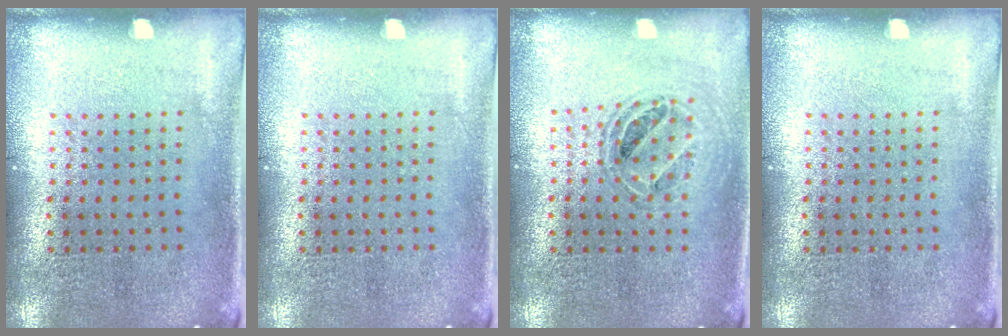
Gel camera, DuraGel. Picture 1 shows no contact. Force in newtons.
{"total": 0.0}
{"total": 0.8, "press": 0.8, "slide": 0.2}
{"total": 0.0}